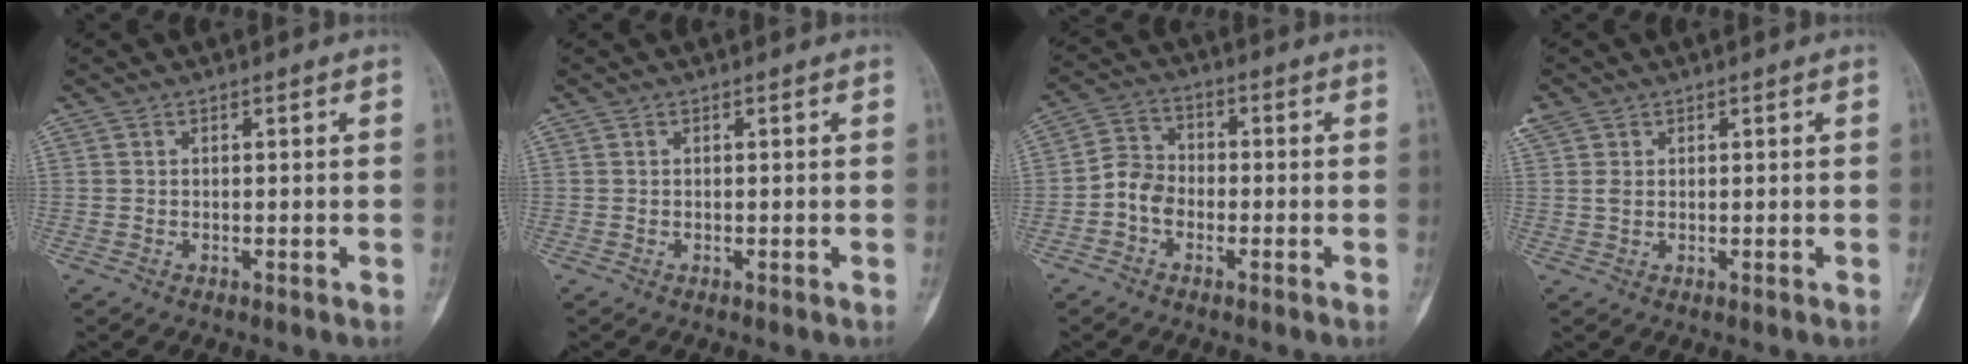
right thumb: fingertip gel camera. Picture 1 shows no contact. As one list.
[{"total": 0.0}, {"total": 5.6, "force": [-2.0, 4.4, 3.0], "torque": [-0.036, 0.021, -0.051]}, {"total": 3.9, "force": [1.7, 2.9, 2.0], "torque": [-0.053, 0.011, 0.044]}]